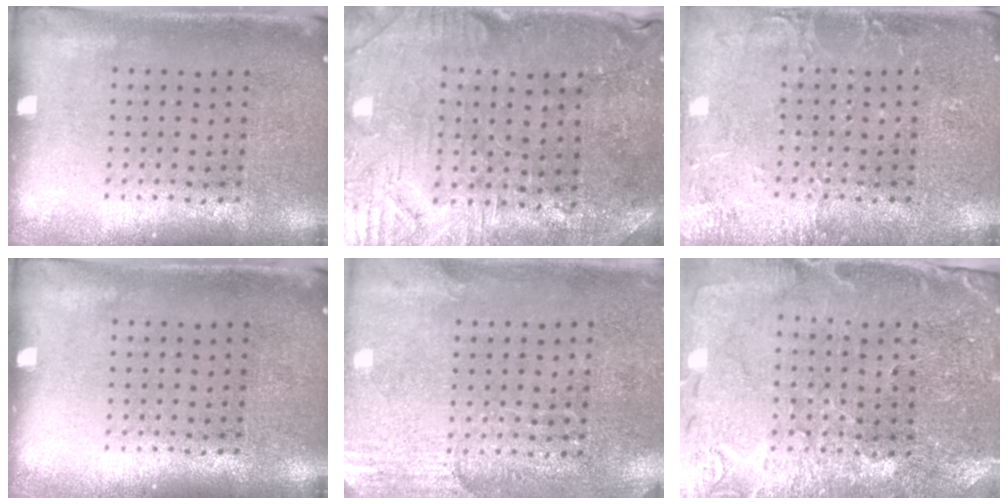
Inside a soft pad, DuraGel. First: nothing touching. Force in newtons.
{"total": 1.2, "press": 1.1, "slide": 0.4}
{"total": 2.9, "press": 2.9, "slide": 0.4}
{"total": 0.0}
{"total": 2.6, "press": 2.3, "slide": 1.2}
{"total": 1.0, "press": 1.0, "slide": 0.2}